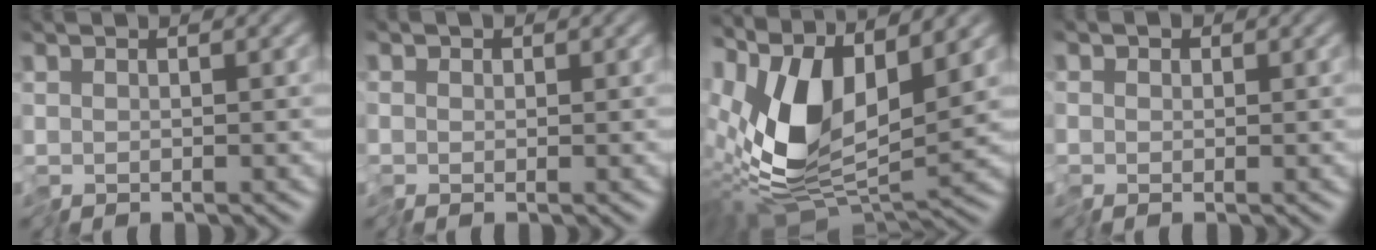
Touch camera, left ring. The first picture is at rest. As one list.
[{"total": 0.5, "force": [-0.1, 0.5, 0.0], "torque": [0.000, 0.002, -0.005]}, {"total": 10.5, "force": [0.9, 5.0, 9.2], "torque": [-0.198, -0.008, 0.011]}, {"total": 0.8, "force": [-0.2, 0.7, 0.2], "torque": [0.000, 0.002, -0.006]}]